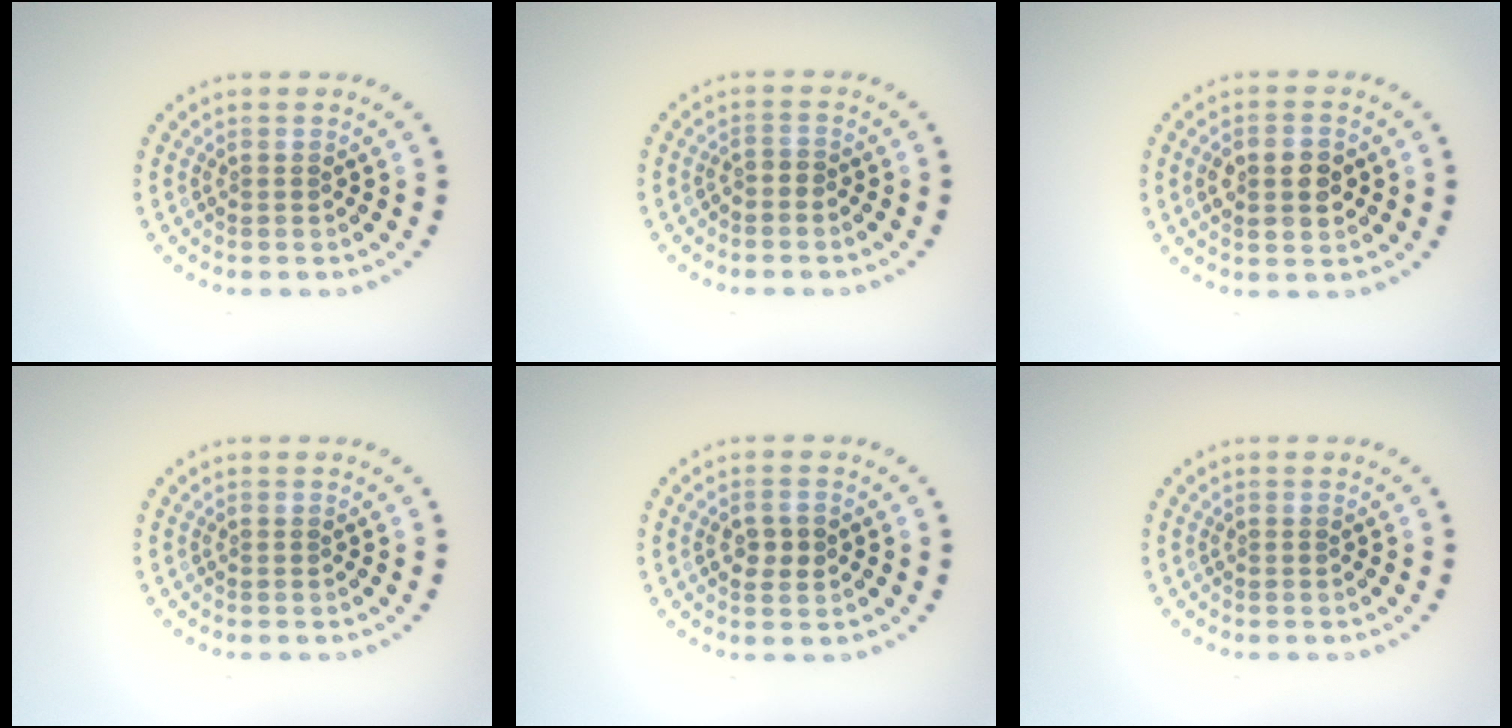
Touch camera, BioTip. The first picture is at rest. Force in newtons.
{"total": 0.6, "press": 0.4, "slide": 0.4}
{"total": 3.7, "press": 3.7, "slide": 0.1}
{"total": 0.0}
{"total": 2.2, "press": 2.2, "slide": 0.2}
{"total": 0.0}